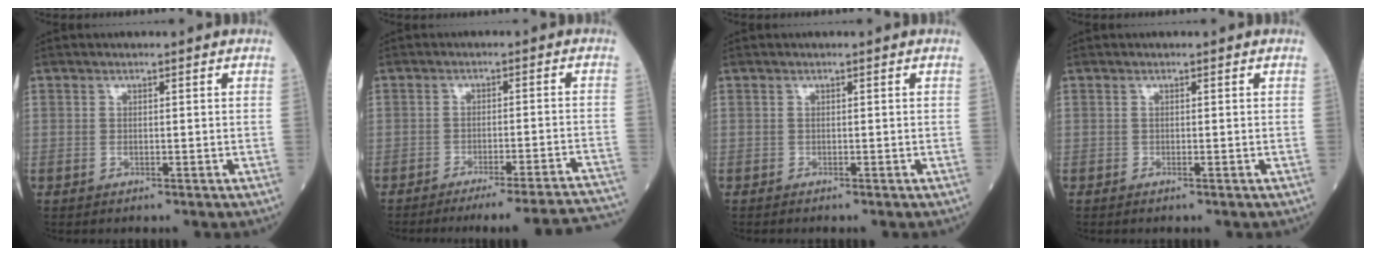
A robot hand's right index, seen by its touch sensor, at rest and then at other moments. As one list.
[{"total": 18.6, "force": [-17.8, -1.1, 5.4], "torque": [-0.019, -0.008, -0.218]}, {"total": 0.0}, {"total": 0.0}]